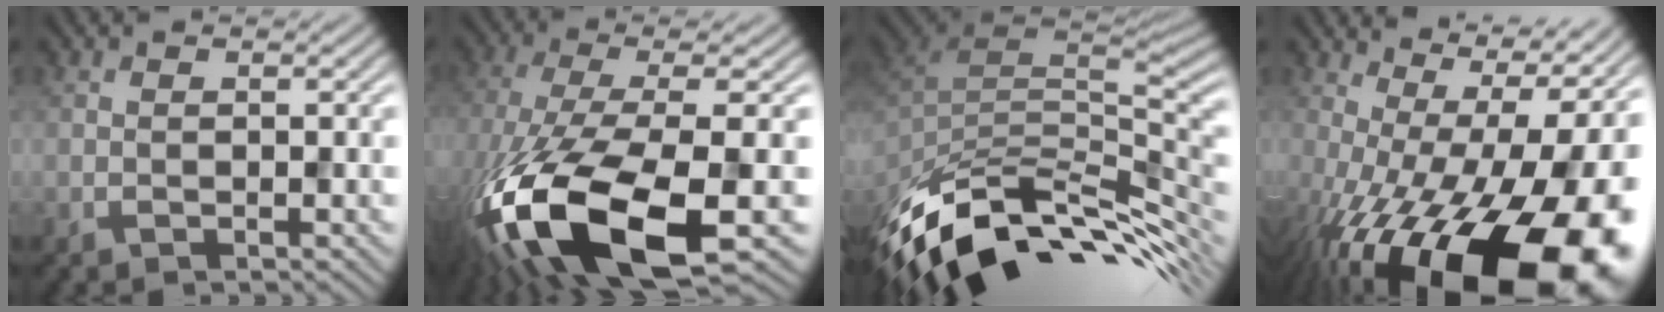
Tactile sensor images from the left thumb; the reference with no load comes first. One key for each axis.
{"total": 15.9, "fx": -7.4, "fy": 5.4, "fz": 13.0, "tx": -0.307, "ty": -0.043, "tz": -0.122}
{"total": 12.9, "fx": -7.7, "fy": 5.5, "fz": 8.7, "tx": -0.195, "ty": -0.014, "tz": -0.126}
{"total": 21.6, "fx": -7.9, "fy": 9.8, "fz": 17.6, "tx": -0.262, "ty": -0.038, "tz": -0.115}